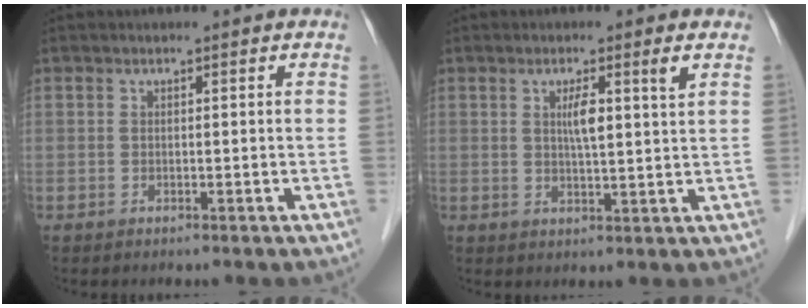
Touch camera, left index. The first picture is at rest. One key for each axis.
{"total": 4.8, "fx": 1.9, "fy": -0.2, "fz": 4.4, "tx": -0.075, "ty": 0.004, "tz": 0.031}